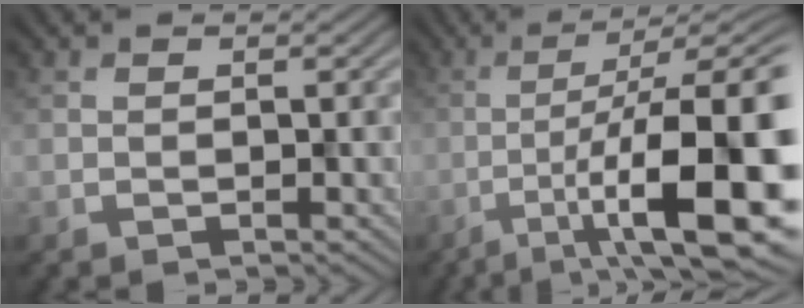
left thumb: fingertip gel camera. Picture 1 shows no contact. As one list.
[{"total": 15.9, "force": [-5.4, 3.7, 14.5], "torque": [-0.211, -0.001, -0.079]}]